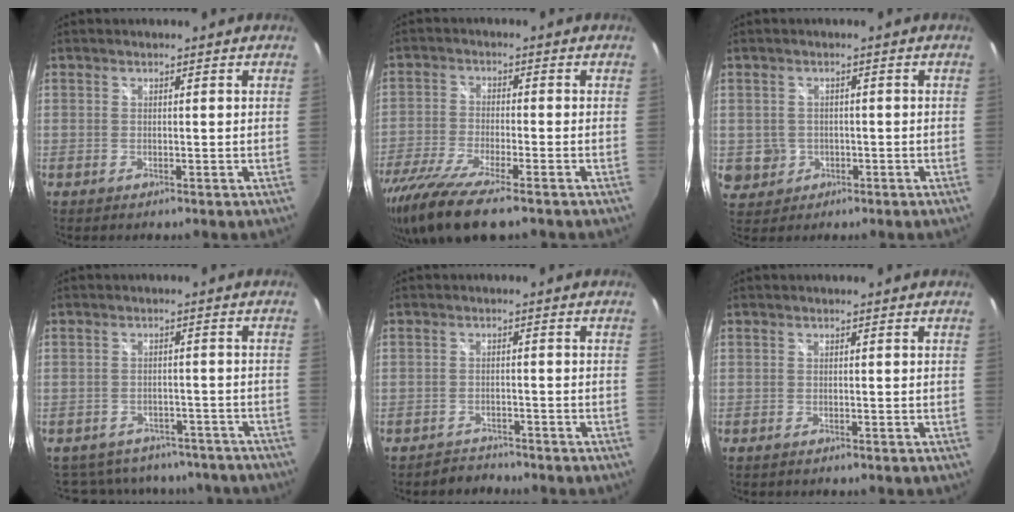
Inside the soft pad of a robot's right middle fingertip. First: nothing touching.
{"total": 14.2, "force": [-10.5, 2.6, 9.2], "torque": [-0.201, -0.057, -0.191]}
{"total": 4.8, "force": [-0.8, 4.6, 1.1], "torque": [-0.036, 0.002, -0.001]}
{"total": 16.3, "force": [-13.7, 7.3, 5.1], "torque": [-0.111, 0.017, -0.165]}
{"total": 3.1, "force": [-2.9, 1.2, -0.3], "torque": [-0.004, 0.006, -0.049]}
{"total": 0.7, "force": [-0.6, 0.3, 0.2], "torque": [-0.005, -0.003, -0.012]}